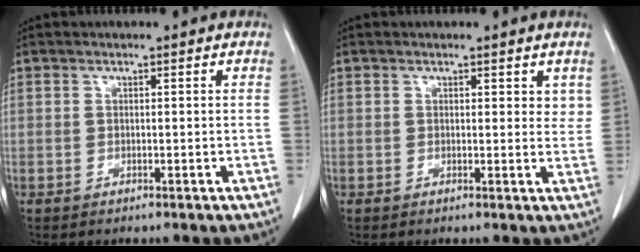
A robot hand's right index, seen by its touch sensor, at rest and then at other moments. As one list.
[{"total": 2.0, "force": [1.3, 1.1, 1.1], "torque": [0.000, -0.007, 0.014]}]